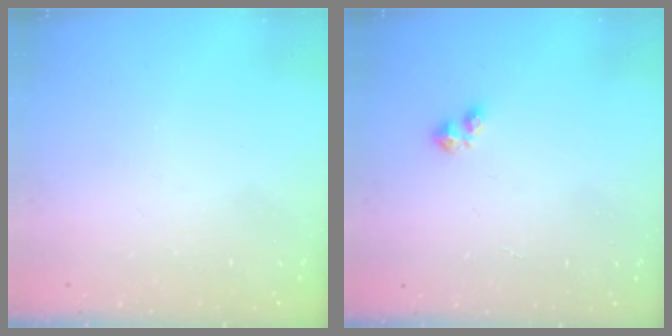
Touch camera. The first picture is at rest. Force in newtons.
{"total": 2.4, "press": 2.4, "slide": 0.5}